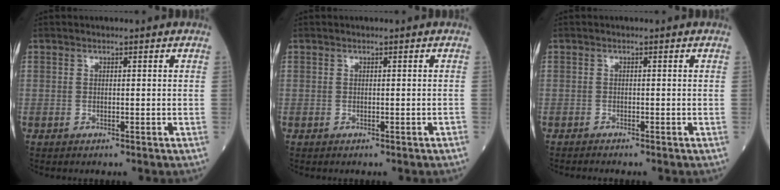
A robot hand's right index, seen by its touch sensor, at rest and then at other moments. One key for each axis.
{"total": 0.0}
{"total": 0.8, "fx": -0.8, "fy": -0.2, "fz": 0.0, "tx": -0.004, "ty": -0.002, "tz": -0.016}